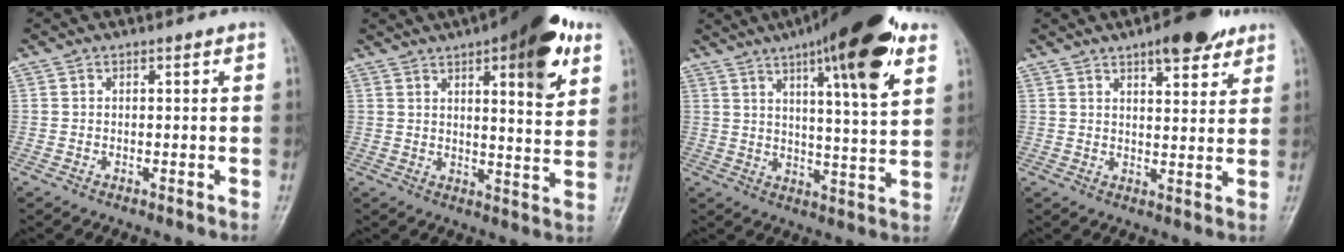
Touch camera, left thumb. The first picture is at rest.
{"total": 16.6, "force": [8.4, 5.0, 13.5], "torque": [-0.155, -0.028, 0.111]}
{"total": 19.5, "force": [10.5, 3.9, 15.9], "torque": [-0.218, -0.034, 0.154]}
{"total": 8.8, "force": [5.7, 3.1, 6.0], "torque": [-0.062, -0.027, 0.077]}